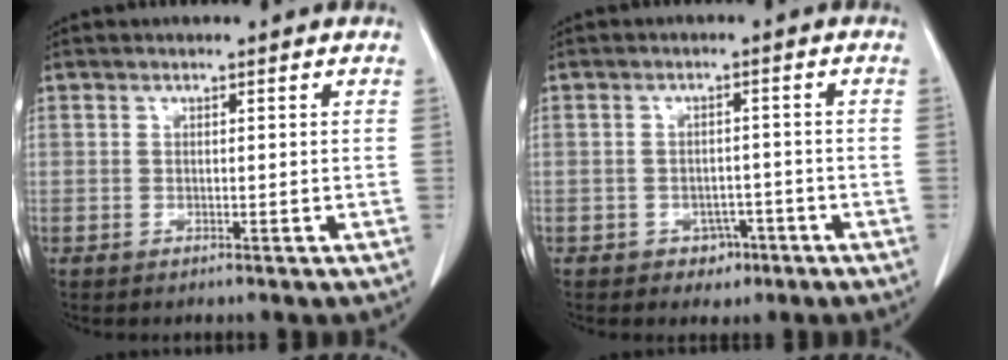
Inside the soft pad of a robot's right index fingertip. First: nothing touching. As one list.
[{"total": 3.3, "force": [-1.8, 2.5, 0.9], "torque": [-0.004, 0.010, -0.019]}]